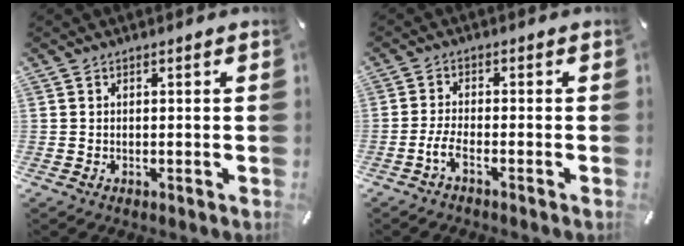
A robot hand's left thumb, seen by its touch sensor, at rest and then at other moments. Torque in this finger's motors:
{"motor_torque": [-0.08, -0.13, 0.06, 0.05, 0.10]}